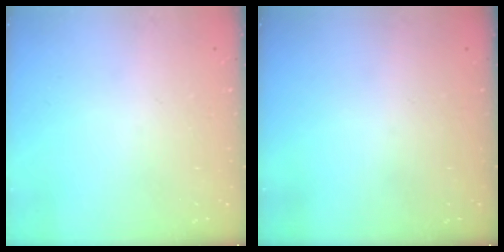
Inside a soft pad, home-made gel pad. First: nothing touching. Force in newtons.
{"total": 0.0}